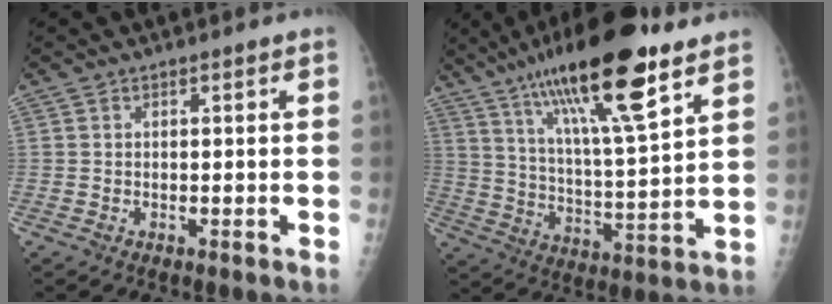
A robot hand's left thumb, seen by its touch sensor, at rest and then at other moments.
{"total": 22.1, "force": [13.4, 4.6, 17.0], "torque": [-0.283, -0.042, 0.231]}